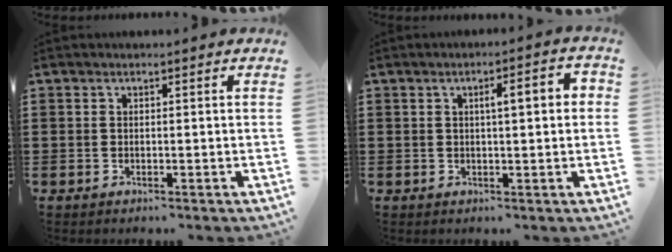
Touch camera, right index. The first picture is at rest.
{"total": 4.0, "force": [0.6, 0.9, 3.9], "torque": [-0.063, 0.004, 0.004]}